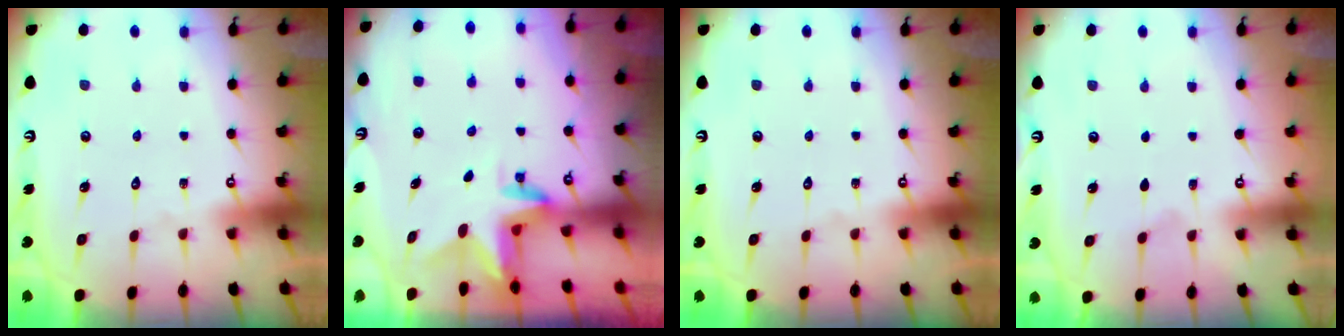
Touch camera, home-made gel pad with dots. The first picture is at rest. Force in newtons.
{"total": 2.9, "press": 2.9, "slide": 0.2}
{"total": 0.0}
{"total": 2.7, "press": 2.3, "slide": 1.6}